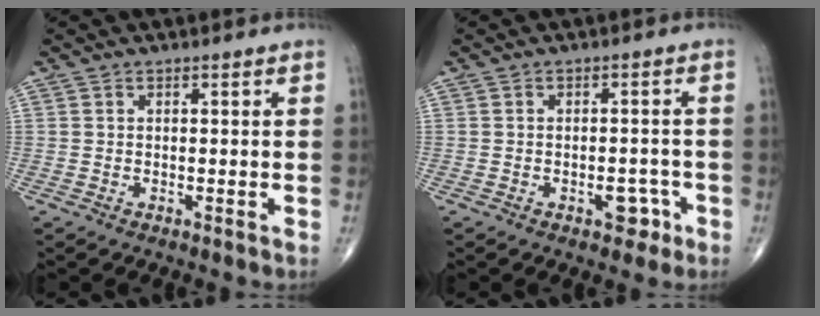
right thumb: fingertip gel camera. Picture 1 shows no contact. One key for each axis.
{"total": 3.8, "fx": -1.8, "fy": 2.3, "fz": 2.5, "tx": -0.017, "ty": 0.013, "tz": -0.021}